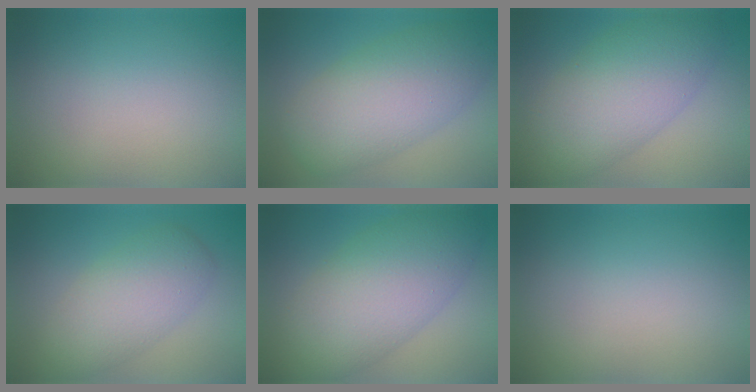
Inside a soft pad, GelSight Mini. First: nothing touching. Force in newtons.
{"total": 8.3, "press": 8.3, "slide": 0.4}
{"total": 8.5, "press": 8.5, "slide": 0.2}
{"total": 5.5, "press": 5.5, "slide": 0.1}
{"total": 9.5, "press": 9.5, "slide": 0.2}
{"total": 0.0}